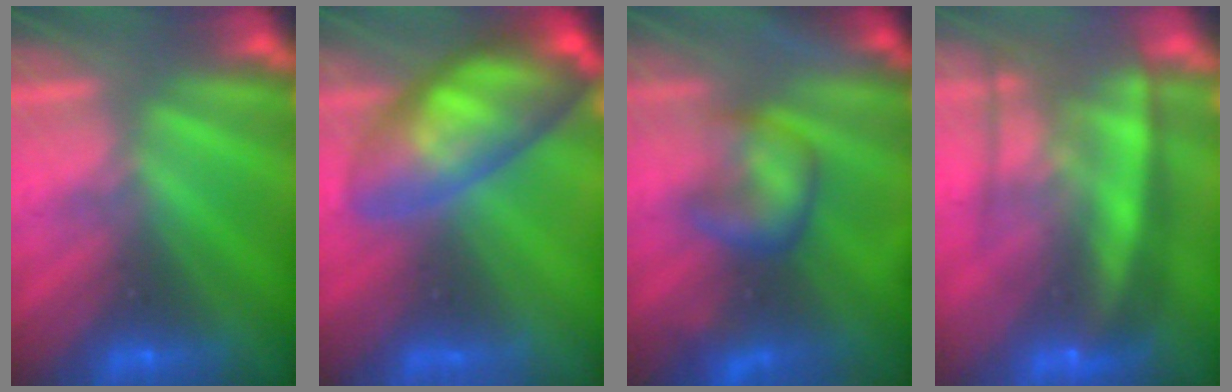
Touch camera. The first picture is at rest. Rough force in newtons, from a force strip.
{"total": 7.6}
{"total": 8.6}
{"total": 5.5}